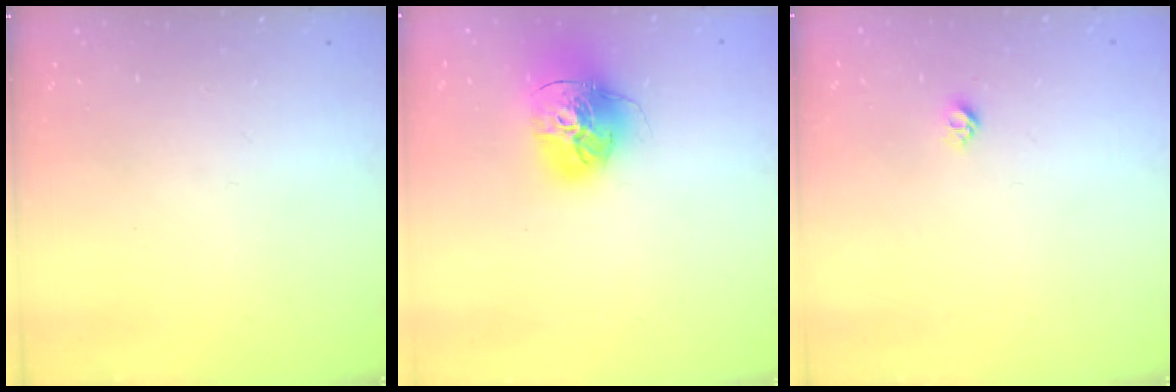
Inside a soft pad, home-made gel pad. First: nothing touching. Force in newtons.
{"total": 17.4, "press": 17.3, "slide": 2.1}
{"total": 3.8, "press": 3.8, "slide": 0.6}